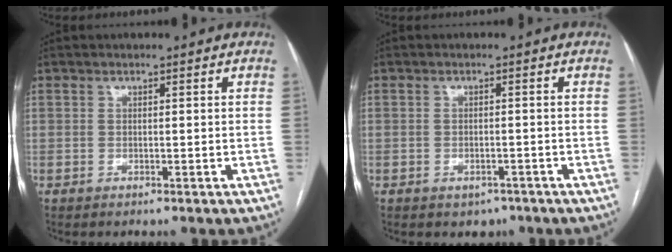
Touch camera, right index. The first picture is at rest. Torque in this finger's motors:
{"motor_torque": [0.50, -0.38, 0.05, 0.01]}